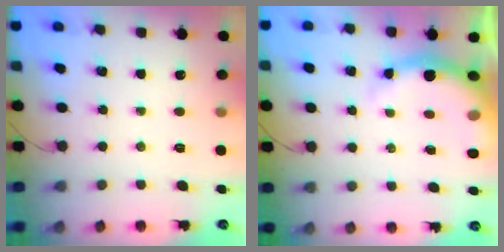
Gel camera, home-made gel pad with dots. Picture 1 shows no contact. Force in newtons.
{"total": 7.3, "press": 7.2, "slide": 1.2}